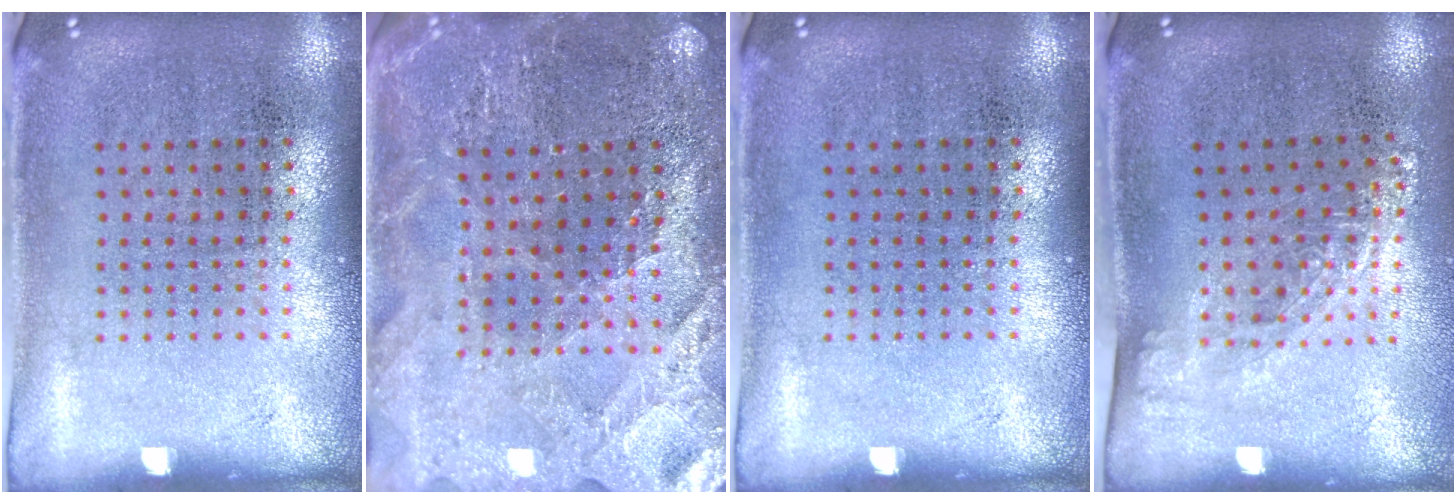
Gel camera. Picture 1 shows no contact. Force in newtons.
{"total": 2.8, "press": 2.8, "slide": 0.2}
{"total": 0.0}
{"total": 1.3, "press": 1.0, "slide": 0.9}